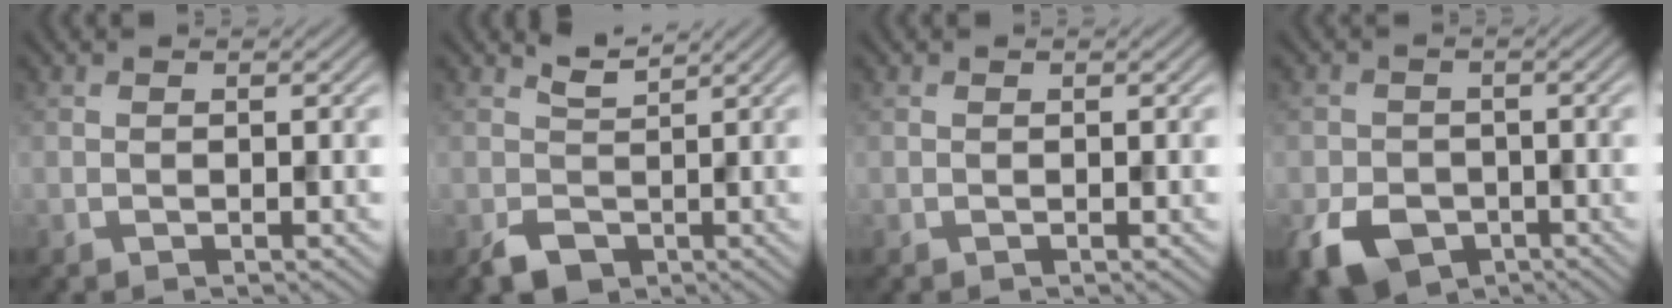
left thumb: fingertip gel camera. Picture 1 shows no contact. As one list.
[{"total": 2.8, "force": [0.2, 2.1, 1.8], "torque": [-0.037, -0.007, 0.009]}, {"total": 0.0}, {"total": 6.8, "force": [-3.3, 4.9, 3.3], "torque": [-0.074, -0.017, -0.065]}]